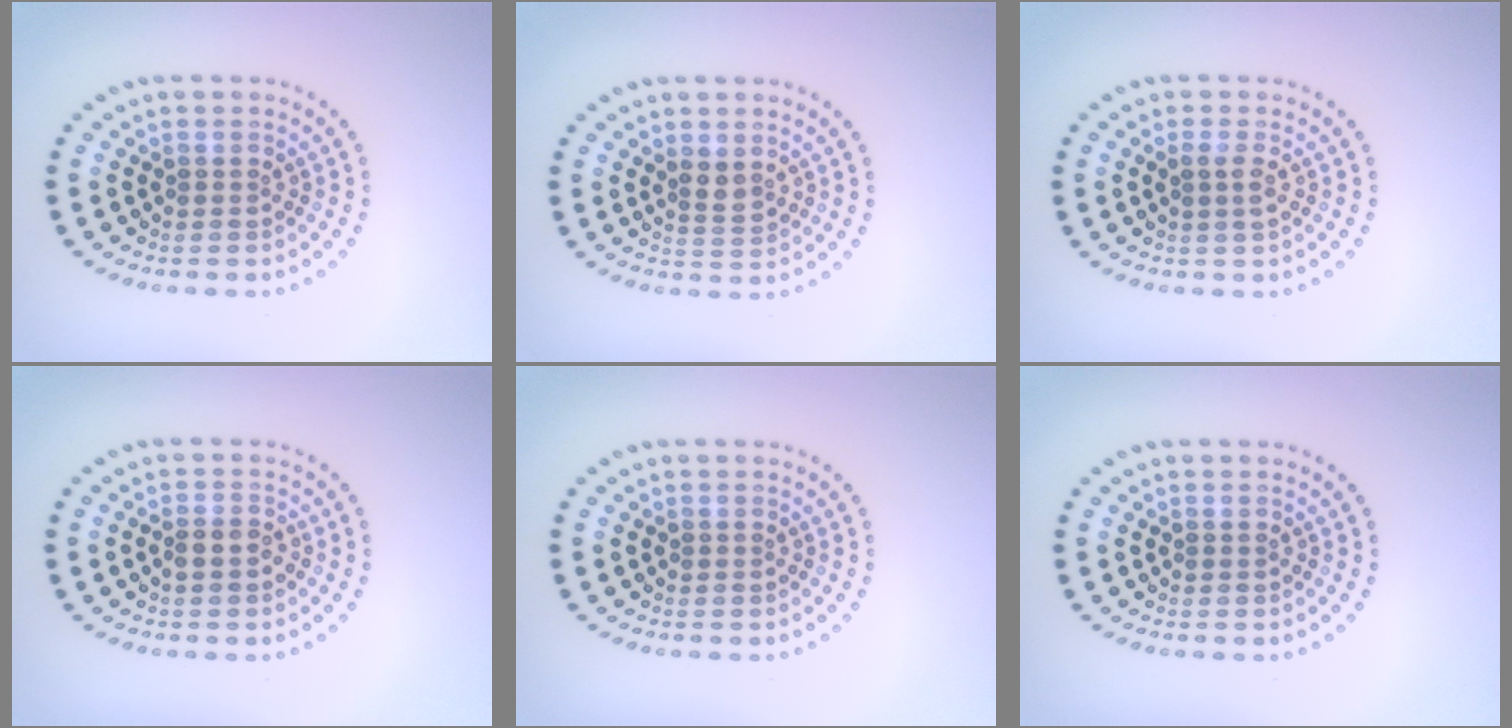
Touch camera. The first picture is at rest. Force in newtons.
{"total": 1.7, "press": 1.4, "slide": 0.8}
{"total": 1.4, "press": 1.2, "slide": 0.7}
{"total": 1.6, "press": 1.5, "slide": 0.7}
{"total": 0.0}
{"total": 0.0}